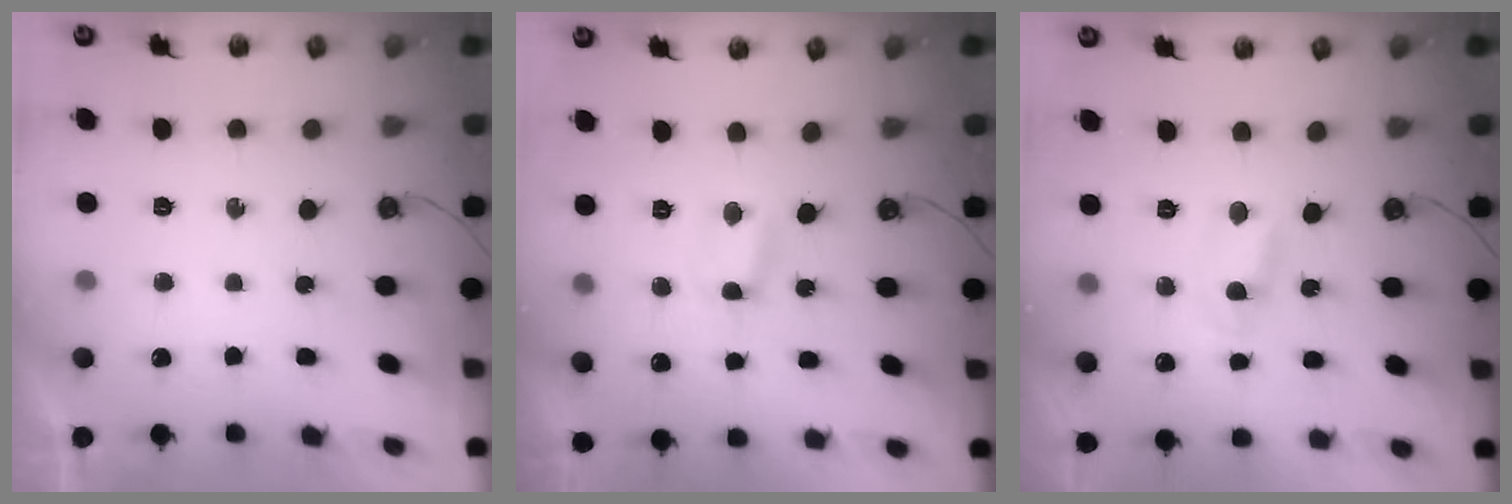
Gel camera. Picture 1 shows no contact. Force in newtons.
{"total": 0.6, "press": 0.4, "slide": 0.4}
{"total": 1.8, "press": 1.8, "slide": 0.2}